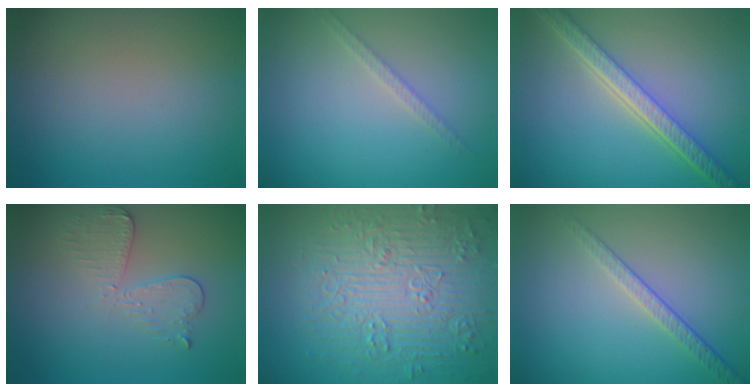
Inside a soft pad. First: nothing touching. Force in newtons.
{"total": 1.3, "press": 1.3, "slide": 0.2}
{"total": 5.7, "press": 4.4, "slide": 3.7}
{"total": 2.9, "press": 2.7, "slide": 1.2}
{"total": 9.2, "press": 6.8, "slide": 6.2}
{"total": 2.1, "press": 1.6, "slide": 1.4}